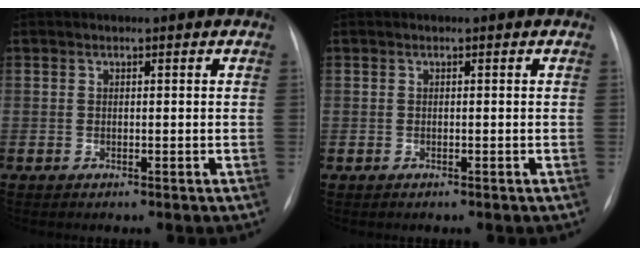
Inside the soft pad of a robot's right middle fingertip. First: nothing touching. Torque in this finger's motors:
{"motor_torque": [-0.22, -0.03, -0.03, -0.01]}